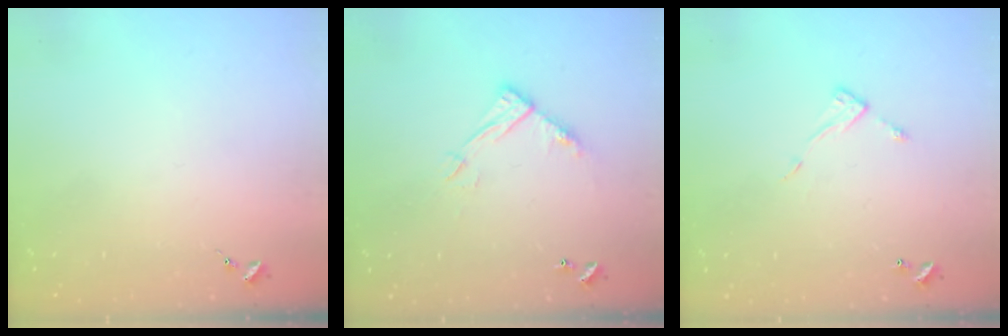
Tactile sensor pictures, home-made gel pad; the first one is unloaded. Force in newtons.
{"total": 11.1, "press": 11.0, "slide": 0.5}
{"total": 6.7, "press": 6.7, "slide": 0.2}